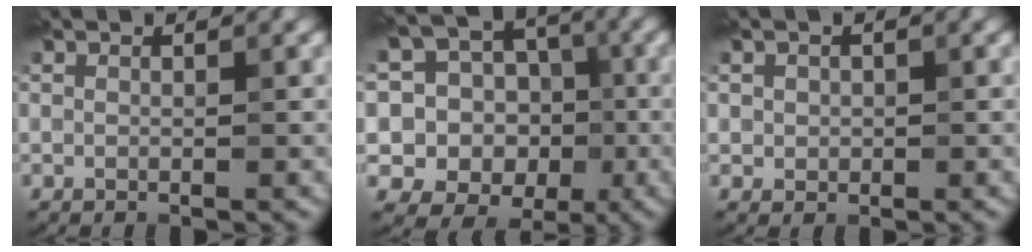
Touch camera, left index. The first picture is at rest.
{"total": 14.8, "force": [-0.7, 14.0, 4.7], "torque": [-0.126, 0.028, -0.023]}
{"total": 1.2, "force": [0.2, 1.1, 0.4], "torque": [-0.006, -0.004, 0.004]}